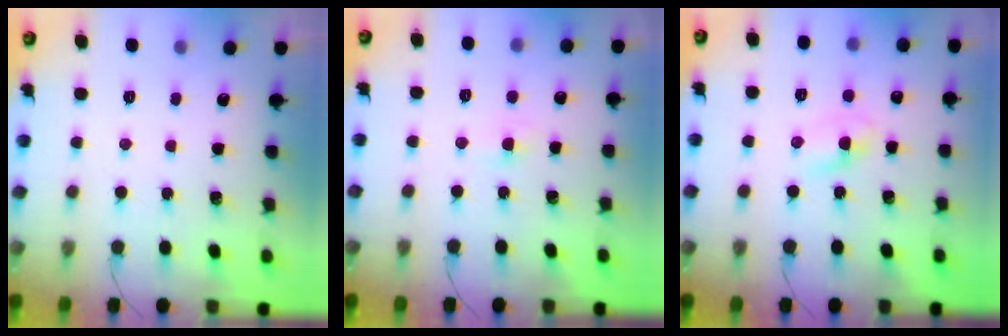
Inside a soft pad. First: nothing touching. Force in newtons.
{"total": 1.9, "press": 1.7, "slide": 0.7}
{"total": 2.9, "press": 2.6, "slide": 1.3}